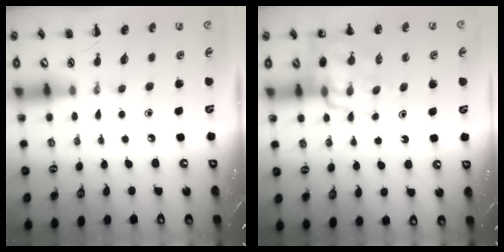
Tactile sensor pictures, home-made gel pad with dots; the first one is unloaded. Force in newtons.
{"total": 15.0, "press": 14.5, "slide": 3.7}